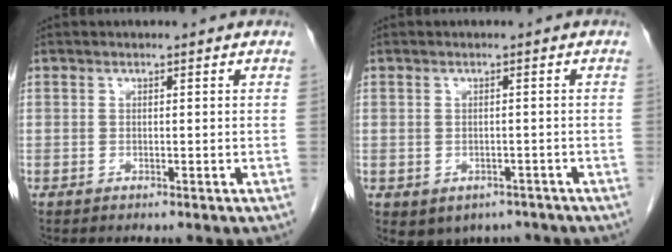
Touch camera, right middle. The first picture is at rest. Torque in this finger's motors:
{"motor_torque": [0.06, -0.05, 0.02, 0.03]}